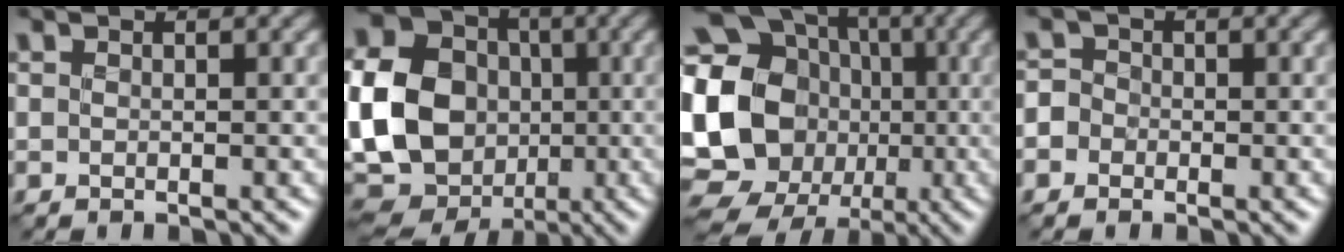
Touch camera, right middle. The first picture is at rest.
{"total": 19.1, "force": [-2.8, 16.5, 9.2], "torque": [-0.207, -0.001, -0.091]}
{"total": 22.6, "force": [-3.0, 20.1, 10.0], "torque": [-0.192, 0.020, -0.101]}
{"total": 2.8, "force": [-1.2, 2.5, 0.2], "torque": [0.029, 0.016, -0.038]}